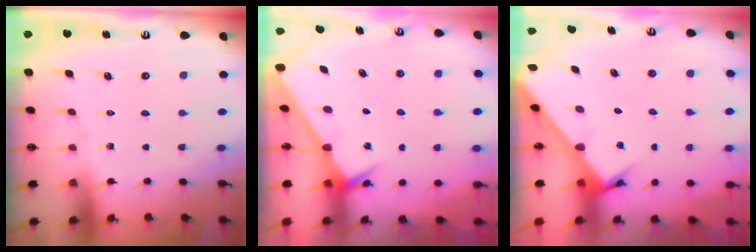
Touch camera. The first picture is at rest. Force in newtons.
{"total": 2.3, "press": 2.3, "slide": 0.1}
{"total": 3.2, "press": 3.2, "slide": 0.2}